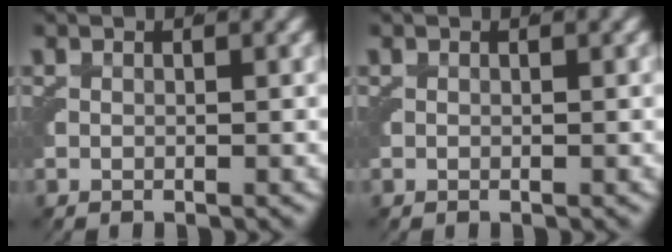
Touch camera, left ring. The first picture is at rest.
{"total": 0.0}